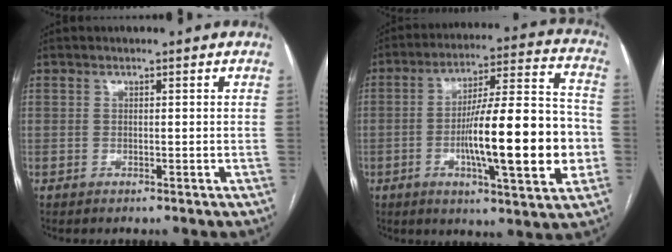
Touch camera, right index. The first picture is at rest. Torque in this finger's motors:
{"motor_torque": [2.14, 0.00, 1.05, 0.21]}